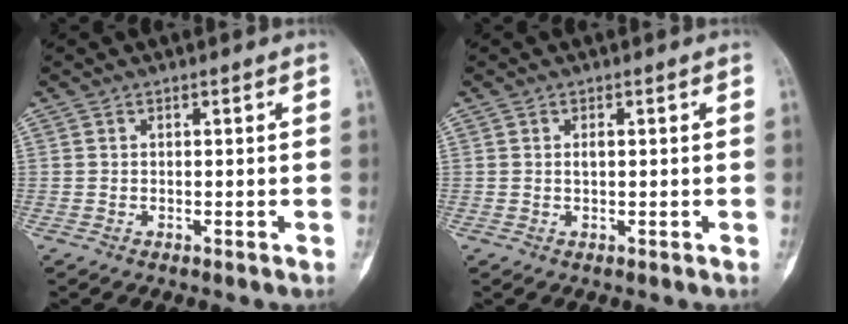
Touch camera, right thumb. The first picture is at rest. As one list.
[{"total": 0.9, "force": [0.2, 0.4, 0.8], "torque": [-0.011, 0.001, 0.002]}]